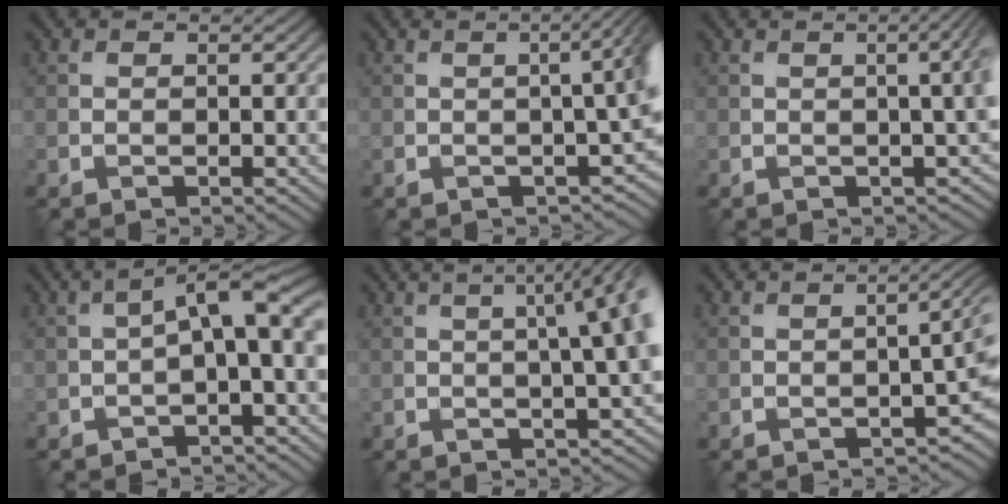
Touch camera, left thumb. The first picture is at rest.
{"total": 6.4, "force": [-0.6, 1.8, 6.1], "torque": [-0.051, 0.007, -0.006]}
{"total": 4.6, "force": [0.3, 1.6, 4.3], "torque": [-0.026, 0.013, 0.005]}
{"total": 5.4, "force": [-0.5, 1.5, 5.1], "torque": [-0.076, 0.015, -0.013]}
{"total": 10.0, "force": [1.4, 3.1, 9.5], "torque": [-0.065, 0.050, 0.008]}
{"total": 3.8, "force": [-1.0, 1.0, 3.5], "torque": [-0.038, 0.003, -0.011]}